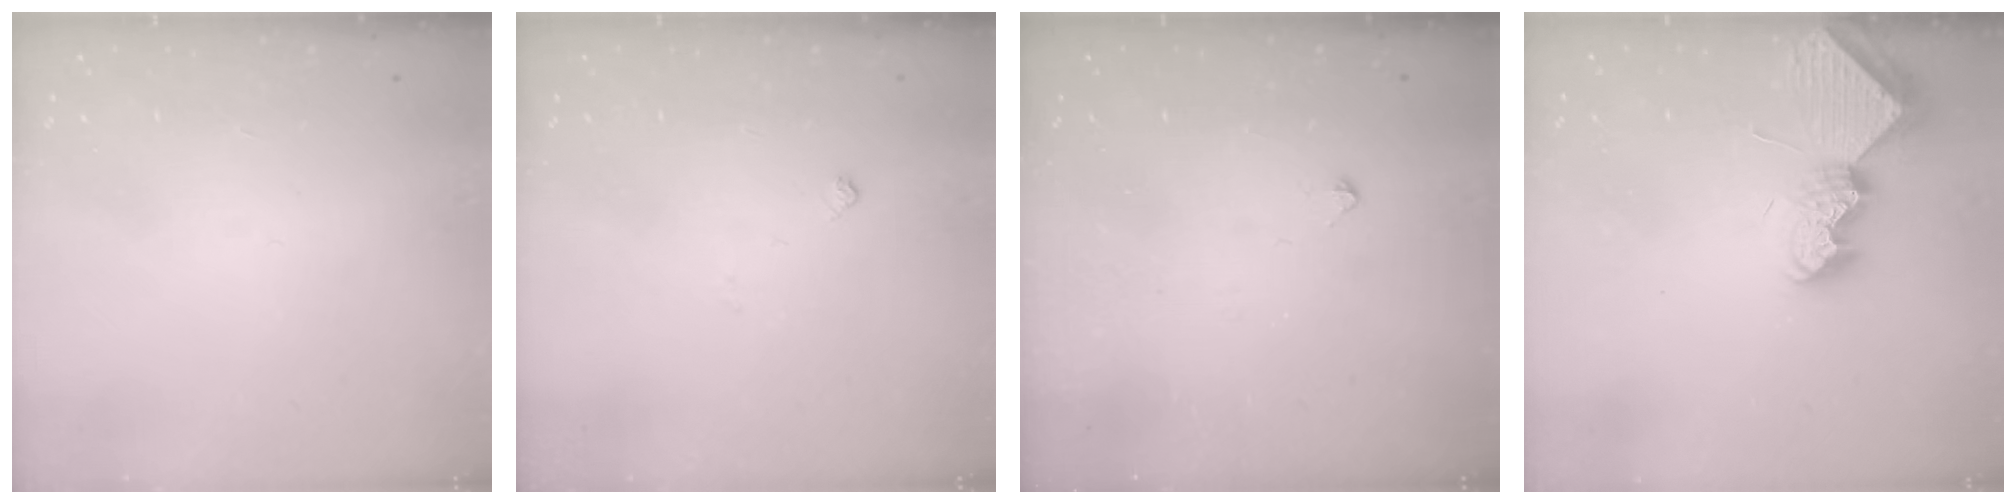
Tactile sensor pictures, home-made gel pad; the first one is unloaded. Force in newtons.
{"total": 3.8, "press": 3.8, "slide": 0.7}
{"total": 2.5, "press": 2.4, "slide": 0.4}
{"total": 8.8, "press": 8.8, "slide": 0.4}